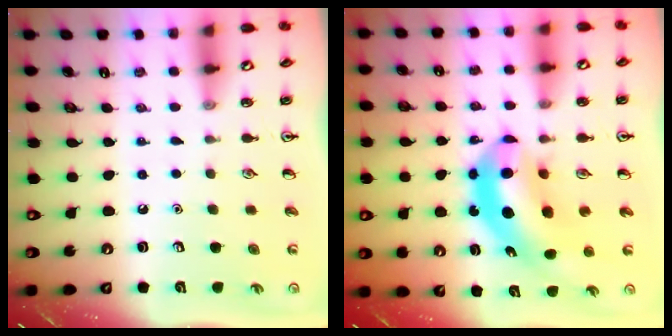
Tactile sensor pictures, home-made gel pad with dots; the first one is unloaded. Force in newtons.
{"total": 11.7, "press": 11.1, "slide": 3.7}